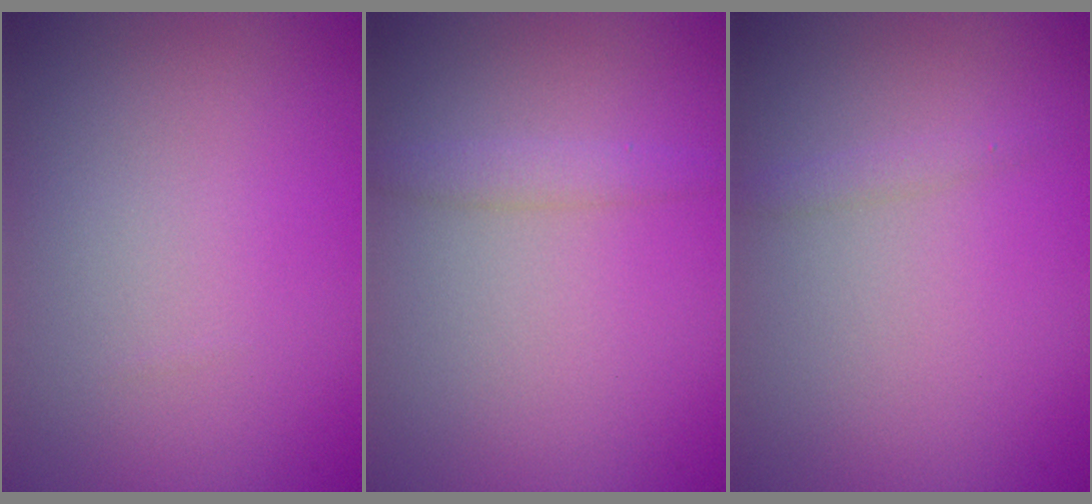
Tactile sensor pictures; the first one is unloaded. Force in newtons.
{"total": 1.5, "press": 1.5, "slide": 0.1}
{"total": 0.8, "press": 0.8, "slide": 0.0}